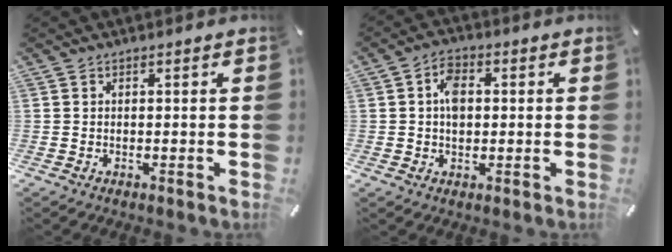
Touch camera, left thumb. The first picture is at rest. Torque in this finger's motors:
{"motor_torque": [0.09, 0.06, 0.24, 0.22, 0.06]}